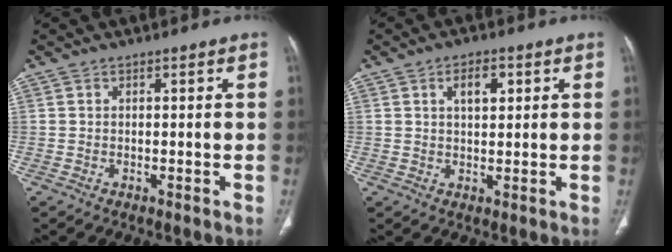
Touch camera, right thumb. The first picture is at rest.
{"total": 4.6, "force": [1.7, 2.4, 3.5], "torque": [-0.049, -0.003, 0.029]}